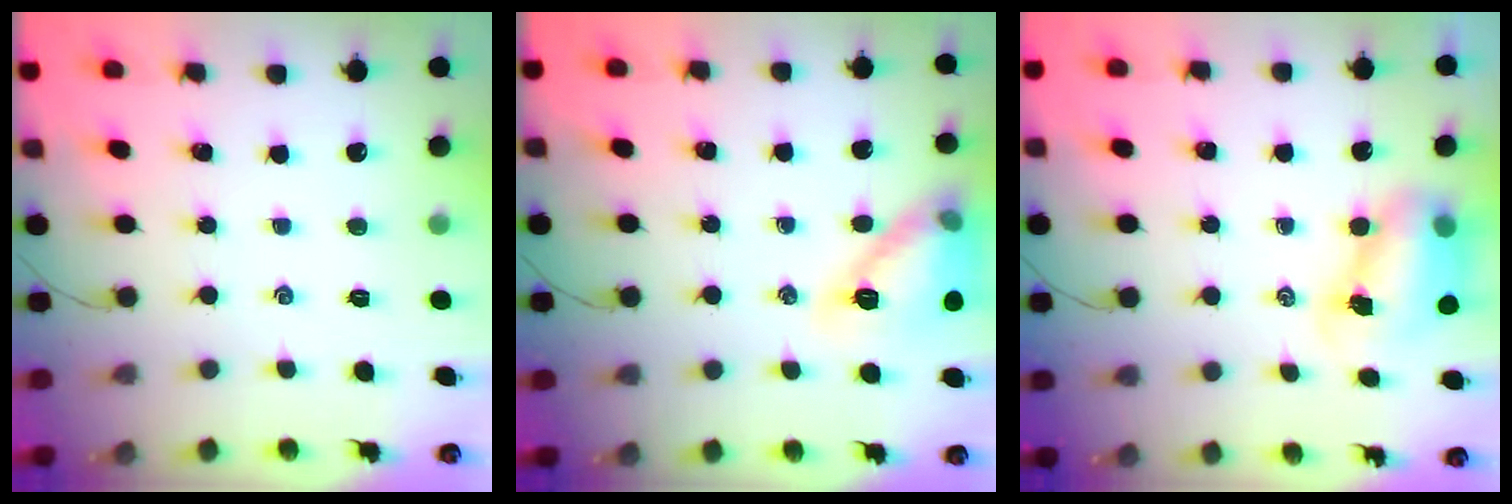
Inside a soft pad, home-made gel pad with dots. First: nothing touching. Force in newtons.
{"total": 13.7, "press": 13.7, "slide": 0.6}
{"total": 8.2, "press": 8.0, "slide": 1.8}